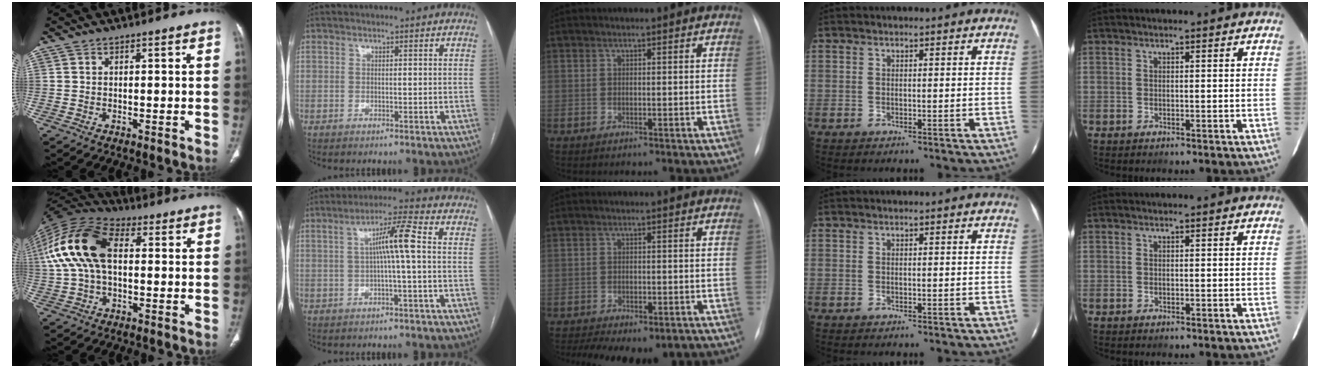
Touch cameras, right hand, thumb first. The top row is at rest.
{"thumb": {"total": 16.6, "force": [2.2, 9.7, 13.3], "torque": [-0.276, 0.035, 0.033]}, "index": {"total": 6.4, "force": [0.3, -0.4, 6.4], "torque": [-0.110, 0.017, 0.006]}, "middle": {"total": 11.9, "force": [-8.3, 5.6, 6.4], "torque": [-0.112, 0.002, -0.103]}}